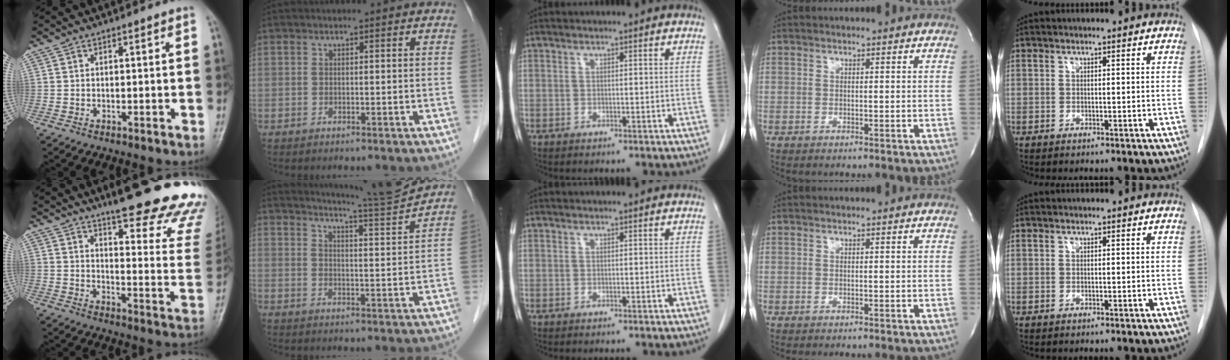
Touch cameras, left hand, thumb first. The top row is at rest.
{"thumb": {"total": 27.4, "force": [21.2, 5.7, 16.4], "torque": [-0.173, -0.131, 0.254]}, "index": {"total": 9.7, "force": [9.3, -2.4, 1.5], "torque": [-0.037, -0.034, 0.140]}}